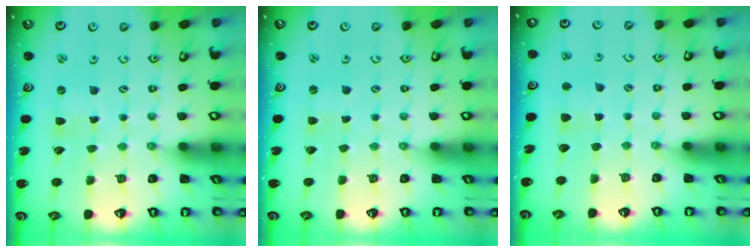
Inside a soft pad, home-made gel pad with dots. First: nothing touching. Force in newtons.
{"total": 1.5, "press": 1.4, "slide": 0.2}
{"total": 3.3, "press": 3.2, "slide": 0.7}